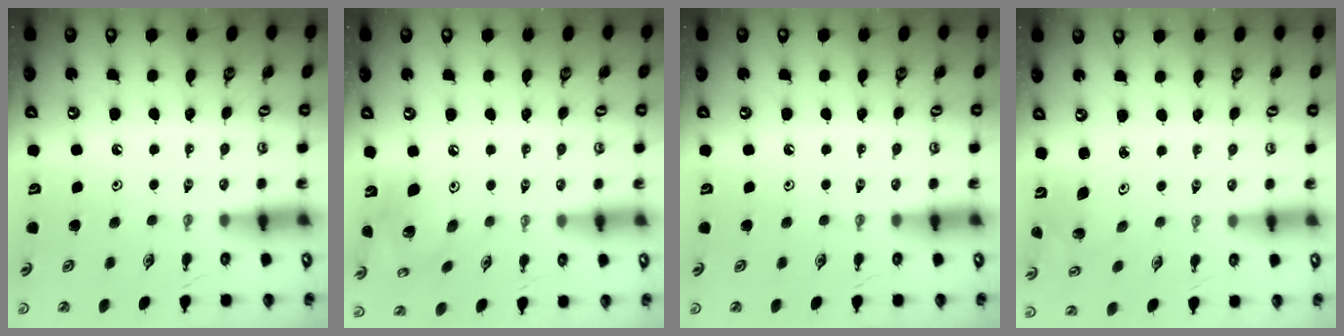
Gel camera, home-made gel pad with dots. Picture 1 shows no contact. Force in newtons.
{"total": 11.3, "press": 11.0, "slide": 2.2}
{"total": 0.0}
{"total": 2.0, "press": 2.0, "slide": 0.1}